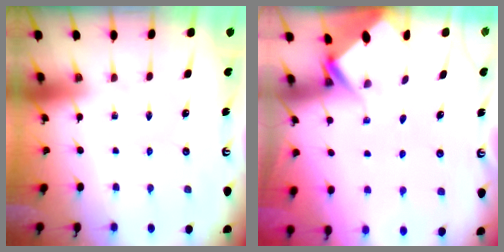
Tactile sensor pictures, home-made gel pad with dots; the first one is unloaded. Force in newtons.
{"total": 3.9, "press": 3.9, "slide": 0.3}